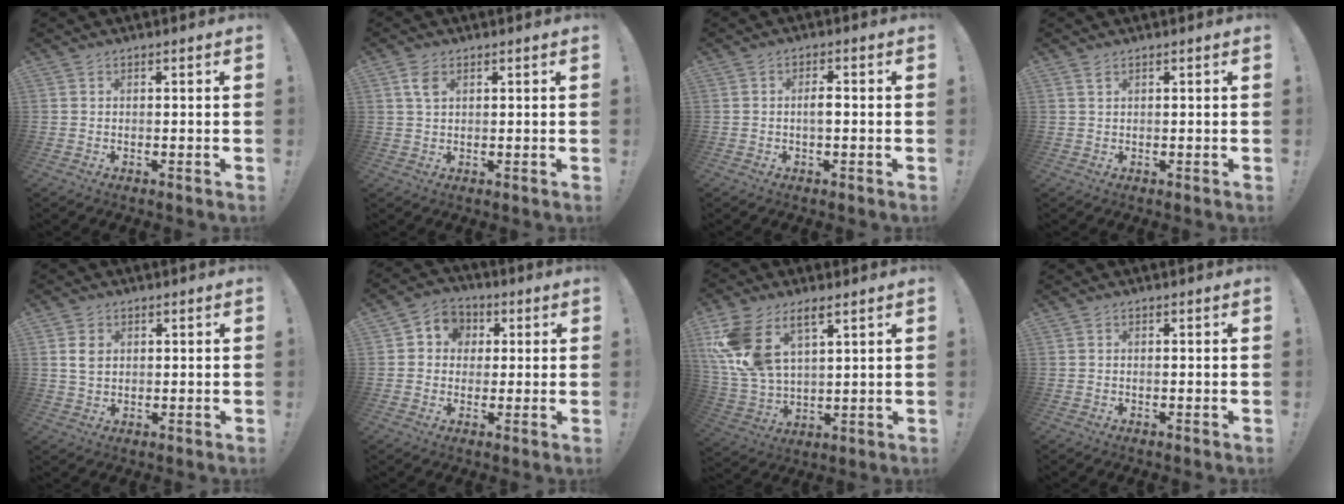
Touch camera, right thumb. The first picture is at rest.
{"total": 3.9, "force": [1.7, 2.1, 2.8], "torque": [-0.046, -0.001, 0.029]}
{"total": 2.8, "force": [-0.5, 0.9, 2.6], "torque": [-0.038, 0.004, -0.012]}
{"total": 1.2, "force": [0.7, 0.4, 0.9], "torque": [-0.023, 0.002, 0.013]}
{"total": 4.3, "force": [1.0, 3.4, 2.4], "torque": [-0.033, 0.001, 0.020]}
{"total": 6.6, "force": [0.2, 6.3, 1.9], "torque": [-0.024, 0.005, 0.008]}
{"total": 14.0, "force": [7.5, 7.9, 8.8], "torque": [-0.195, -0.035, 0.145]}
{"total": 0.0}